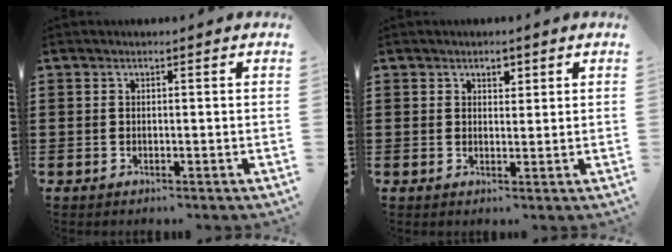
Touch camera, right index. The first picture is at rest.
{"total": 1.9, "force": [1.3, 1.1, 0.9], "torque": [-0.012, 0.002, 0.021]}